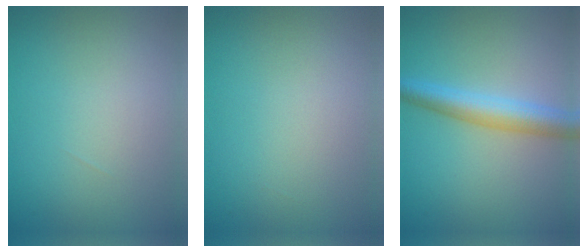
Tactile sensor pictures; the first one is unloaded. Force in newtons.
{"total": 0.0}
{"total": 4.5, "press": 4.5, "slide": 0.1}